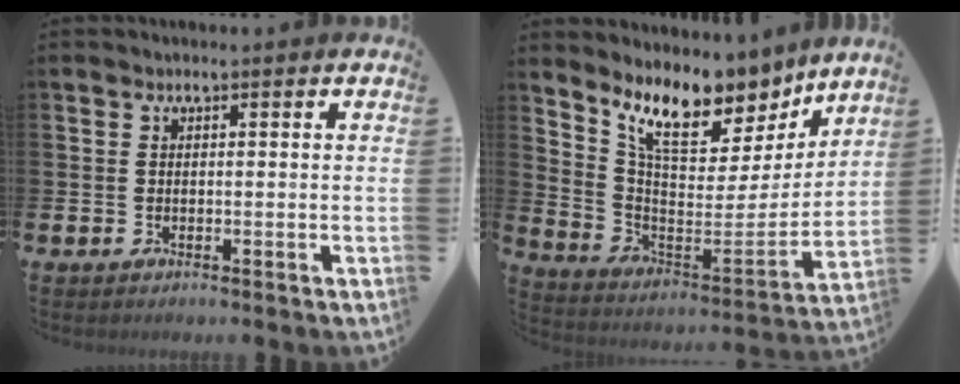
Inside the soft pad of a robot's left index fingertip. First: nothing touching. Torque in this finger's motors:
{"motor_torque": [1.15, -0.99, 1.05, 0.21]}